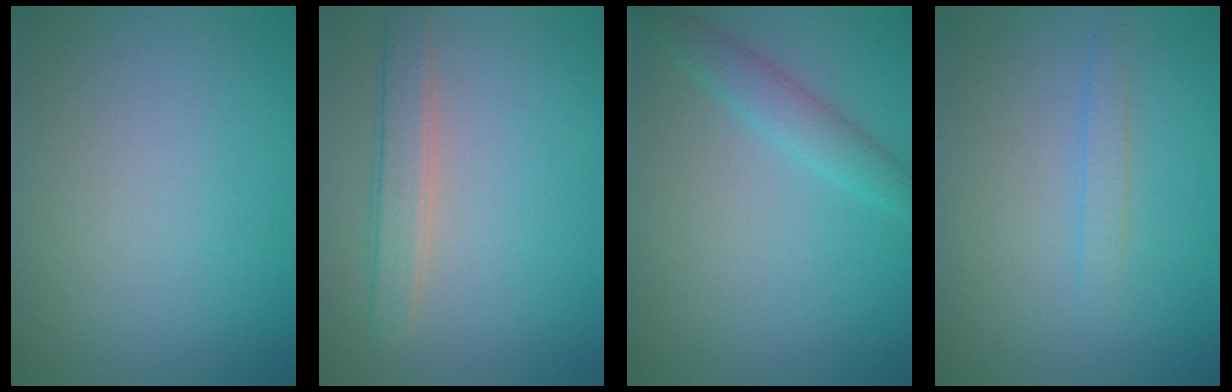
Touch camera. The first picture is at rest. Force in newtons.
{"total": 2.7, "press": 2.7, "slide": 0.5}
{"total": 2.3, "press": 2.3, "slide": 0.1}
{"total": 1.1, "press": 1.1, "slide": 0.0}